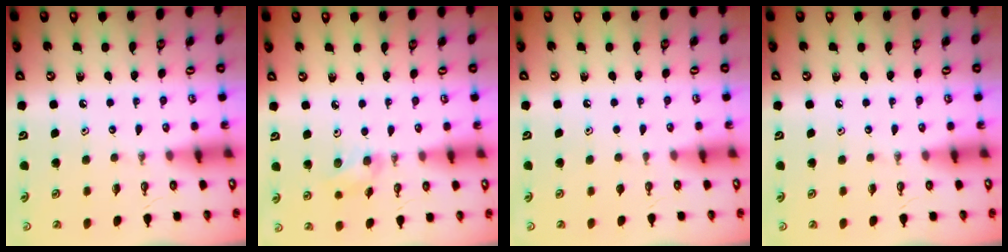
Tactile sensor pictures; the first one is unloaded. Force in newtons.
{"total": 6.8, "press": 6.4, "slide": 2.1}
{"total": 0.0}
{"total": 0.0}